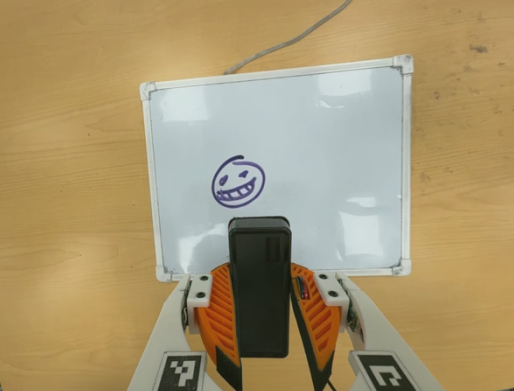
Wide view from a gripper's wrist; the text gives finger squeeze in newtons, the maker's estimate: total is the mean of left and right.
{"total": 9.5, "left": 7.8, "right": 11.1}